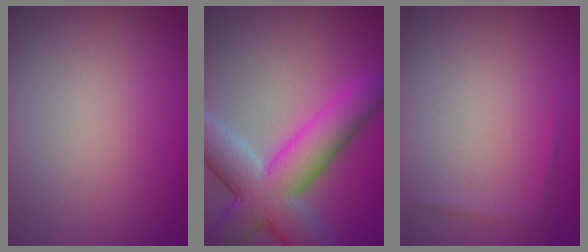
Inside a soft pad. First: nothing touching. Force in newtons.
{"total": 9.0, "press": 9.0, "slide": 0.4}
{"total": 0.6, "press": 0.6, "slide": 0.1}